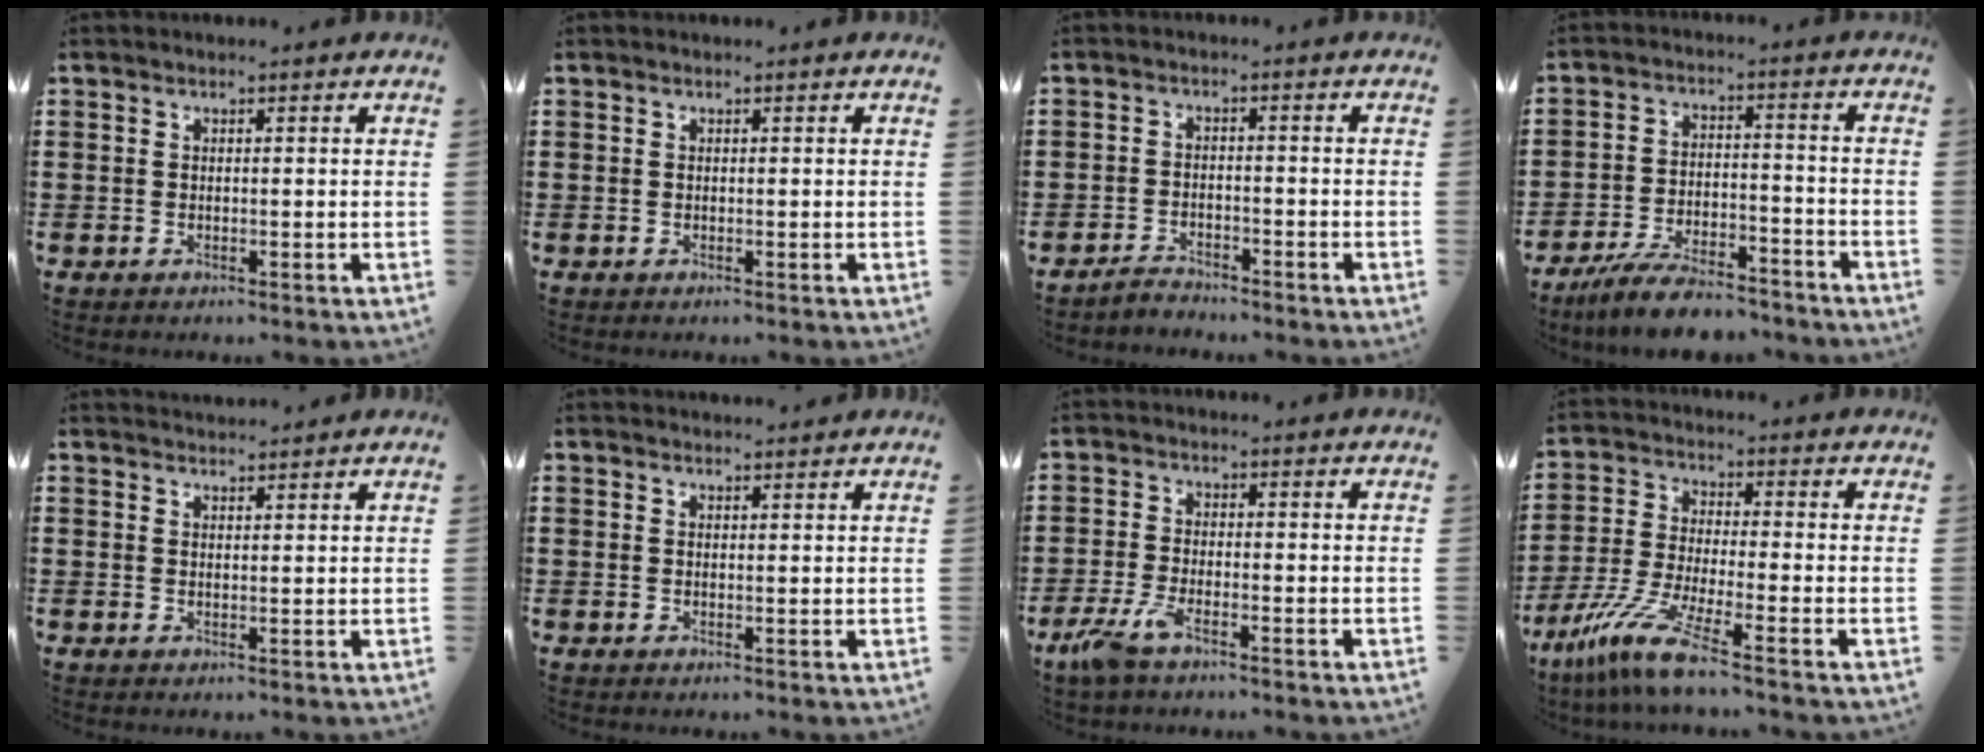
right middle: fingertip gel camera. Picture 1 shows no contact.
{"total": 0.0}
{"total": 2.5, "force": [-2.4, 0.3, -0.1], "torque": [-0.006, 0.003, -0.053]}
{"total": 7.5, "force": [-6.9, 1.2, 2.5], "torque": [-0.051, 0.011, -0.133]}
{"total": 1.6, "force": [1.6, 0.0, -0.2], "torque": [-0.001, 0.001, 0.032]}
{"total": 1.1, "force": [1.1, 0.1, 0.1], "torque": [0.004, -0.004, 0.020]}
{"total": 4.6, "force": [-2.9, 0.9, 3.4], "torque": [-0.091, -0.011, -0.060]}
{"total": 8.7, "force": [-6.1, 0.2, 6.2], "torque": [-0.148, -0.022, -0.124]}